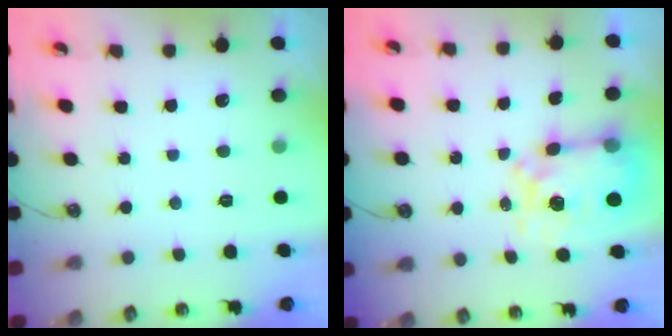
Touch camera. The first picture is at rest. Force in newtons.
{"total": 9.0, "press": 8.9, "slide": 0.7}